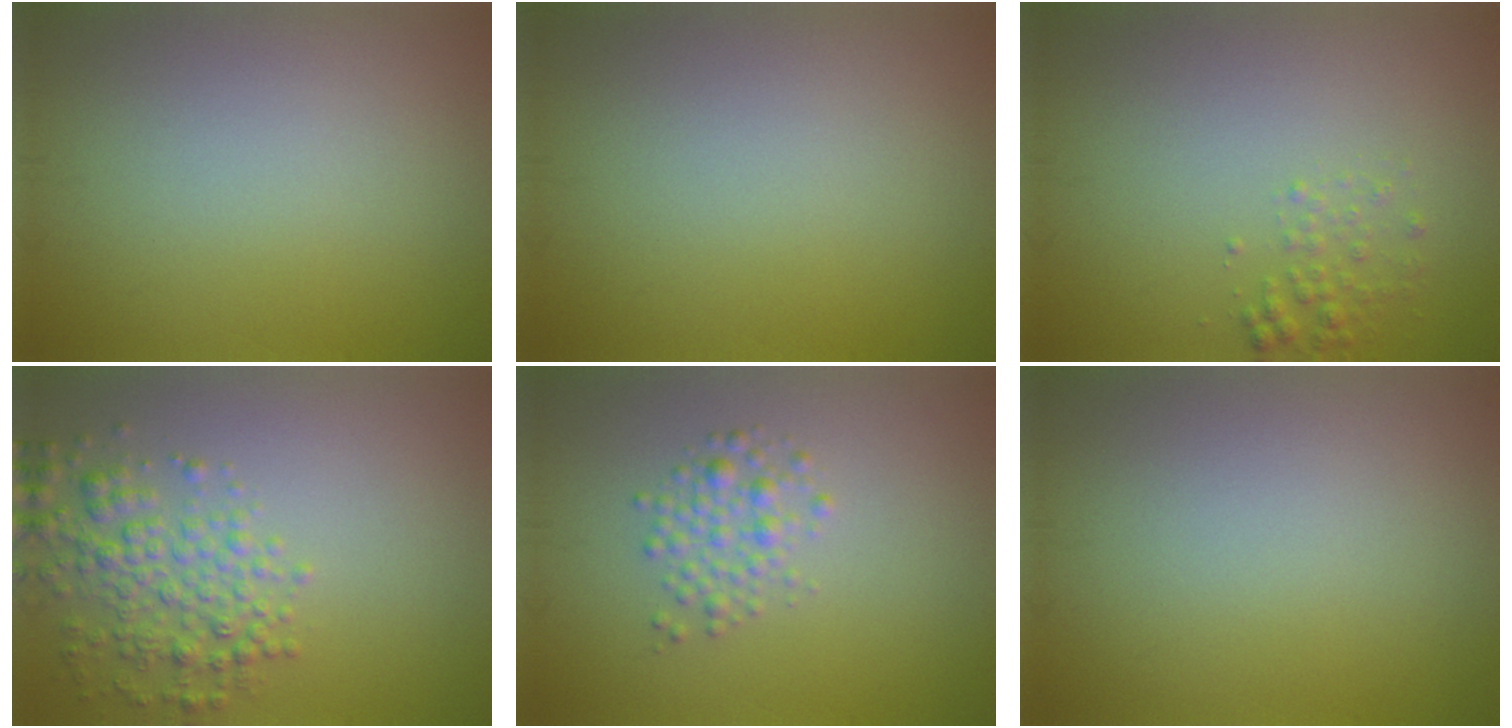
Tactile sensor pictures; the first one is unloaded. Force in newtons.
{"total": 0.0}
{"total": 1.3, "press": 1.3, "slide": 0.1}
{"total": 3.8, "press": 3.8, "slide": 0.1}
{"total": 2.1, "press": 2.1, "slide": 0.1}
{"total": 0.0}